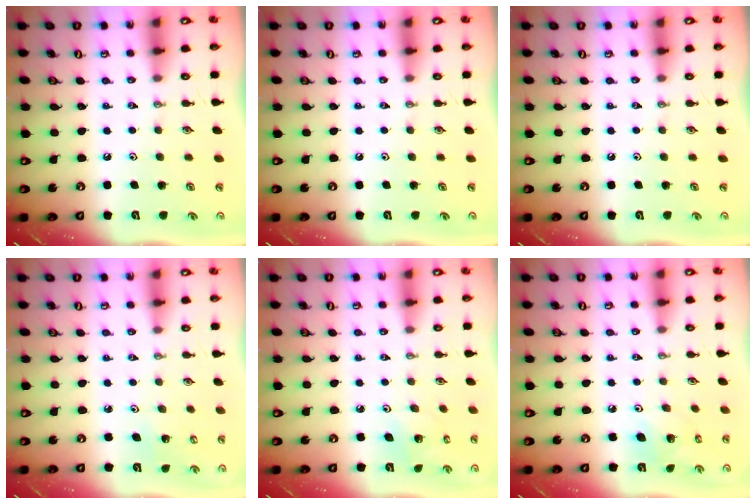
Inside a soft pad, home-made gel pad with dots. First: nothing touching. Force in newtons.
{"total": 0.0}
{"total": 0.0}
{"total": 2.9, "press": 2.9, "slide": 0.2}
{"total": 3.5, "press": 3.5, "slide": 0.3}
{"total": 6.9, "press": 6.9, "slide": 0.2}